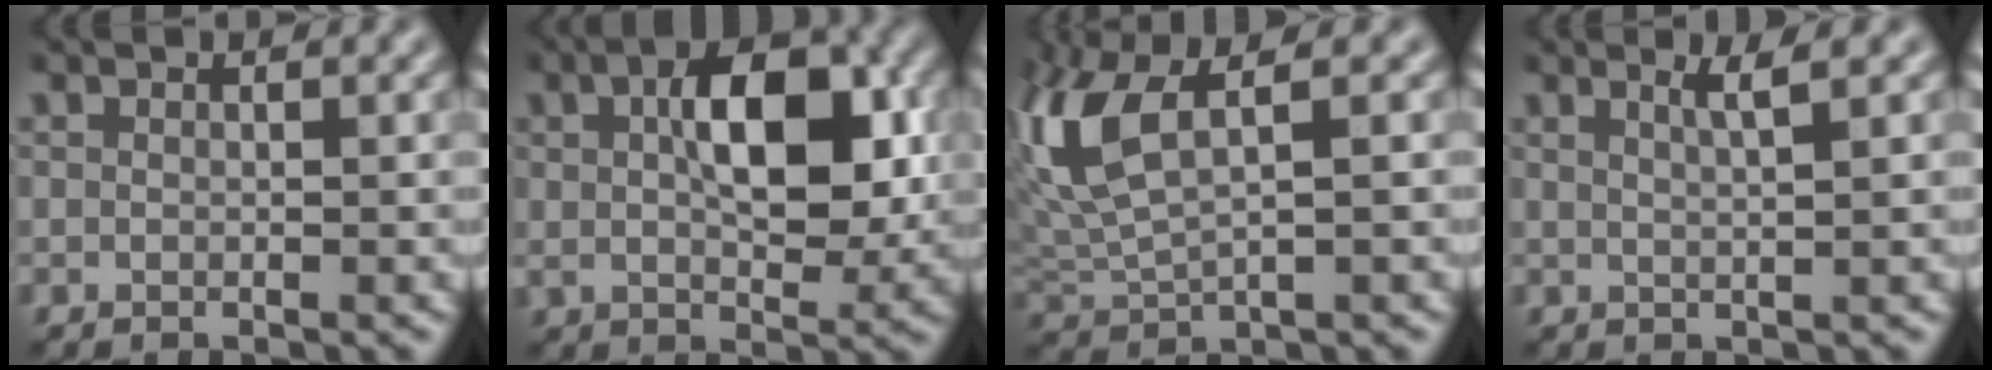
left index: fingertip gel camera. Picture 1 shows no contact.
{"total": 8.5, "force": [1.6, 4.3, 7.1], "torque": [-0.112, 0.007, 0.026]}
{"total": 7.4, "force": [2.6, 2.8, 6.3], "torque": [-0.161, 0.011, 0.054]}
{"total": 2.1, "force": [0.8, 0.5, 1.8], "torque": [-0.022, 0.004, 0.010]}